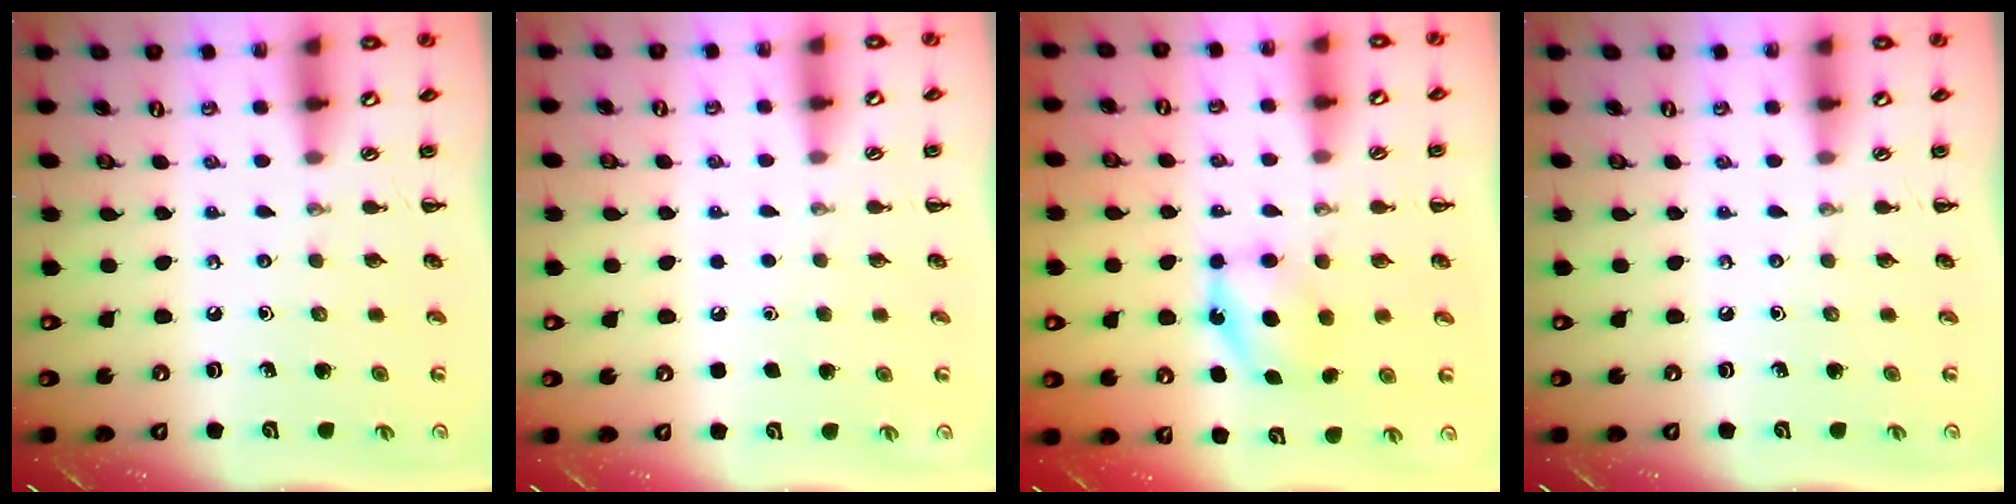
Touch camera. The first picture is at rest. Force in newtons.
{"total": 1.7, "press": 1.7, "slide": 0.1}
{"total": 6.0, "press": 5.7, "slide": 1.7}
{"total": 0.0}